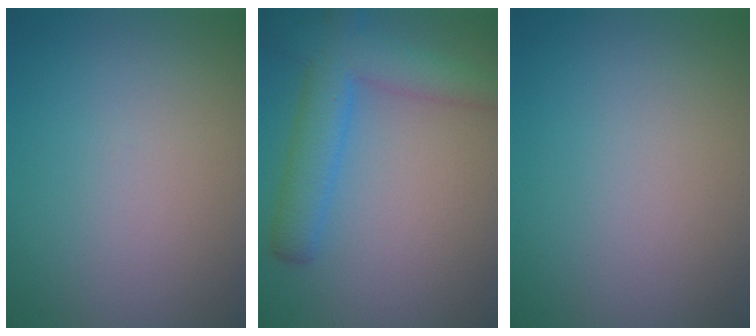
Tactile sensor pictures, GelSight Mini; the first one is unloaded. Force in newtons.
{"total": 6.0, "press": 6.0, "slide": 0.3}
{"total": 0.0}